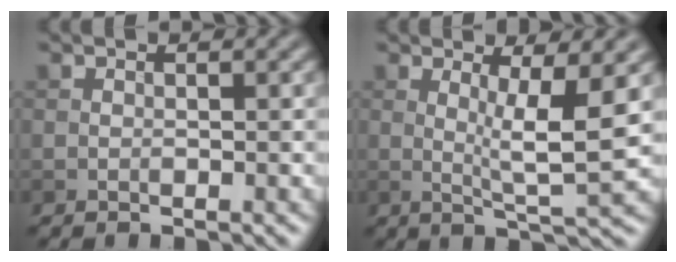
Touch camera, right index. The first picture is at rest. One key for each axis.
{"total": 4.6, "fx": 0.8, "fy": 0.6, "fz": 4.4, "tx": -0.077, "ty": -0.010, "tz": 0.016}